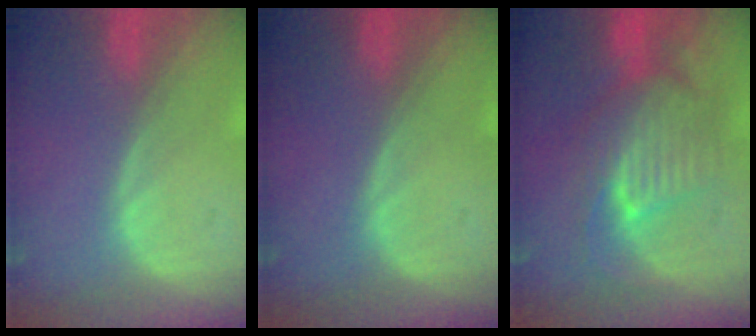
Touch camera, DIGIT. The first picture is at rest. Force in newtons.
{"total": 0.0}
{"total": 9.1, "press": 8.7, "slide": 2.6}